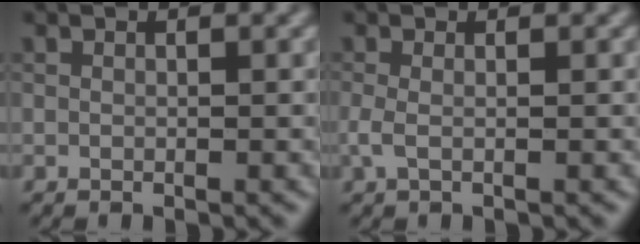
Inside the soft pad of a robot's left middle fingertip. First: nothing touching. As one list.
[{"total": 1.3, "force": [-0.2, 0.5, 1.2], "torque": [-0.030, -0.001, -0.007]}]